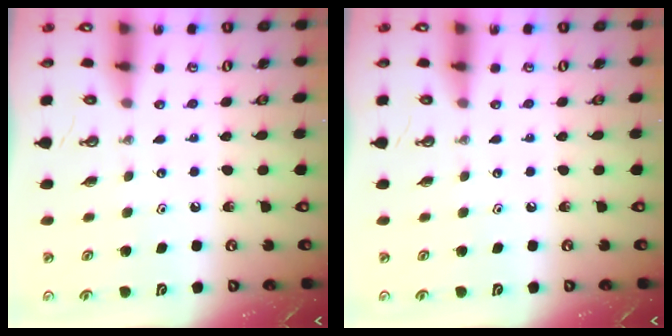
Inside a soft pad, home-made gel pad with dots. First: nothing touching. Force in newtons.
{"total": 0.0}